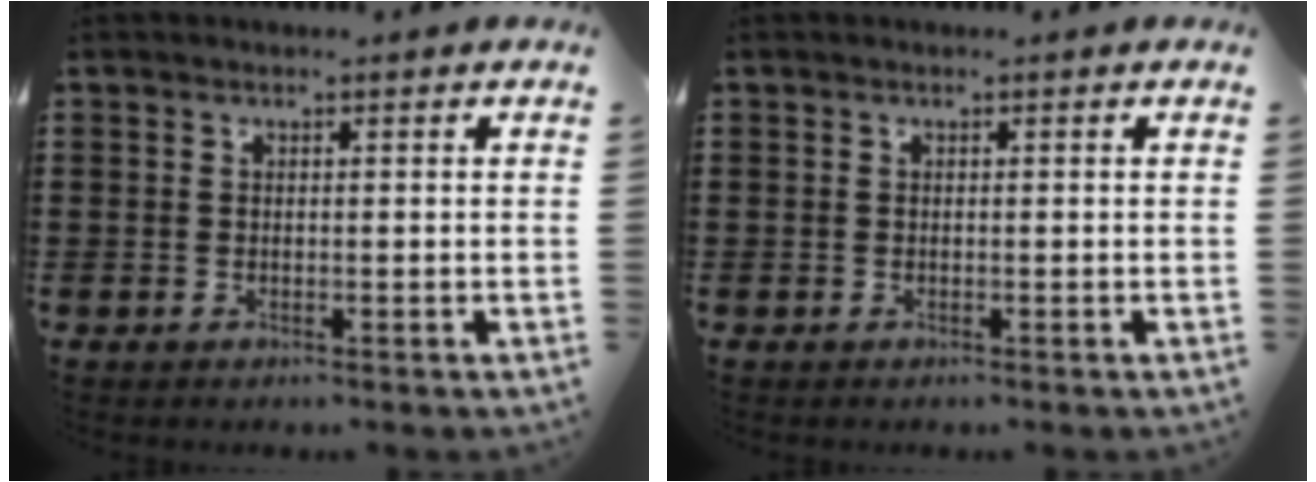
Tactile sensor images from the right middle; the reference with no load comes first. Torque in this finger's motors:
{"motor_torque": [0.21, -0.17, -0.01, 0.01]}